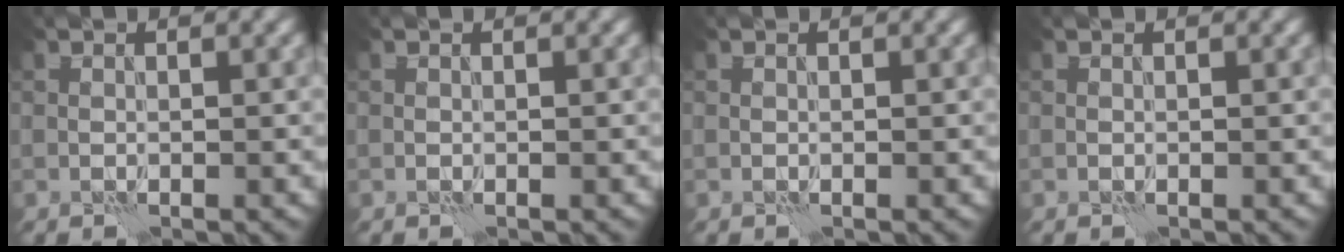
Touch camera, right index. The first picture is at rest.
{"total": 0.0}
{"total": 0.0}
{"total": 0.0}